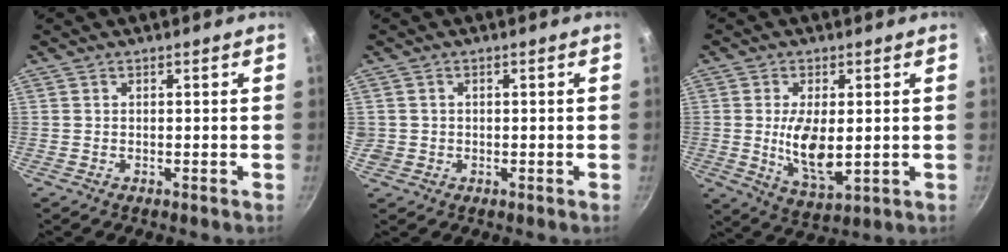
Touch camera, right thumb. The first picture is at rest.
{"total": 2.1, "force": [-0.1, 2.0, 0.6], "torque": [-0.009, 0.003, 0.000]}
{"total": 9.7, "force": [0.1, 4.4, 8.6], "torque": [-0.158, -0.016, 0.009]}